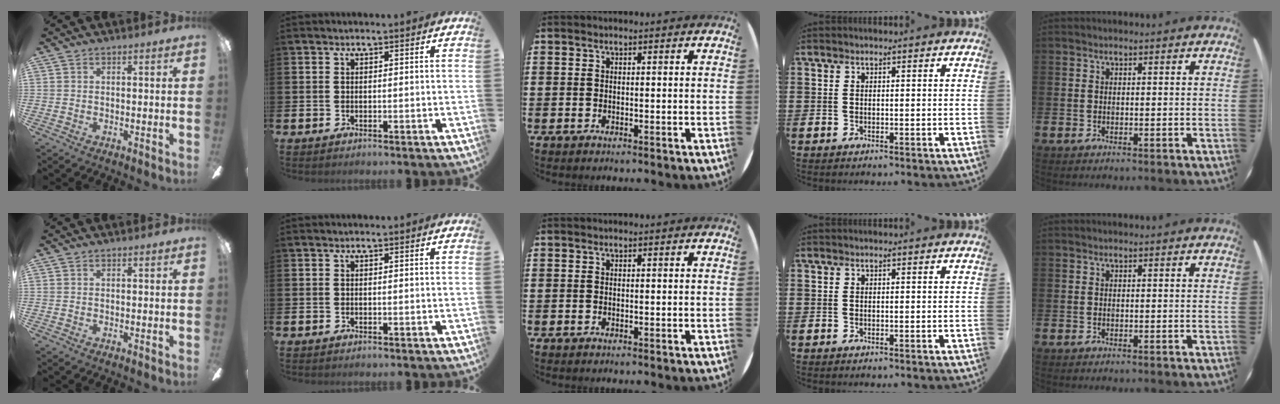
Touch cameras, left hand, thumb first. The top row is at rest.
{}